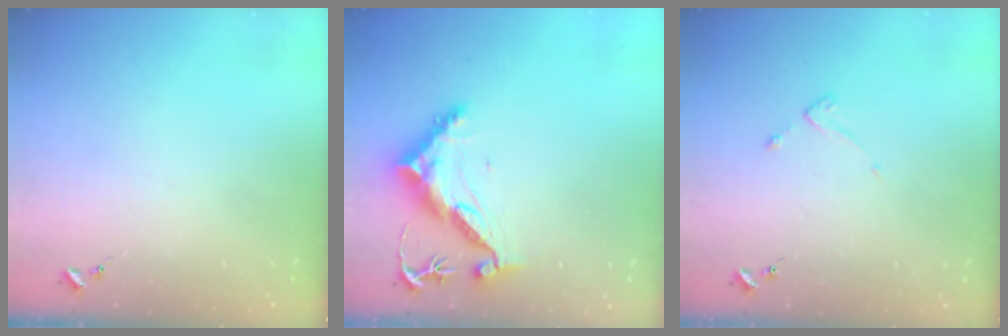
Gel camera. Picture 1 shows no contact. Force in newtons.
{"total": 11.7, "press": 11.7, "slide": 0.9}
{"total": 2.2, "press": 2.1, "slide": 0.4}